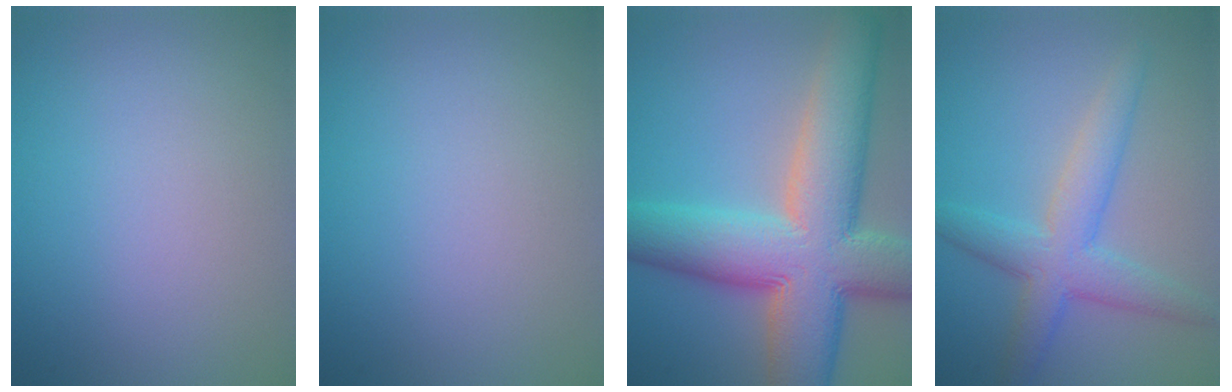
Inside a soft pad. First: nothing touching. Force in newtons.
{"total": 0.0}
{"total": 13.6, "press": 13.5, "slide": 0.7}
{"total": 4.8, "press": 4.8, "slide": 0.1}